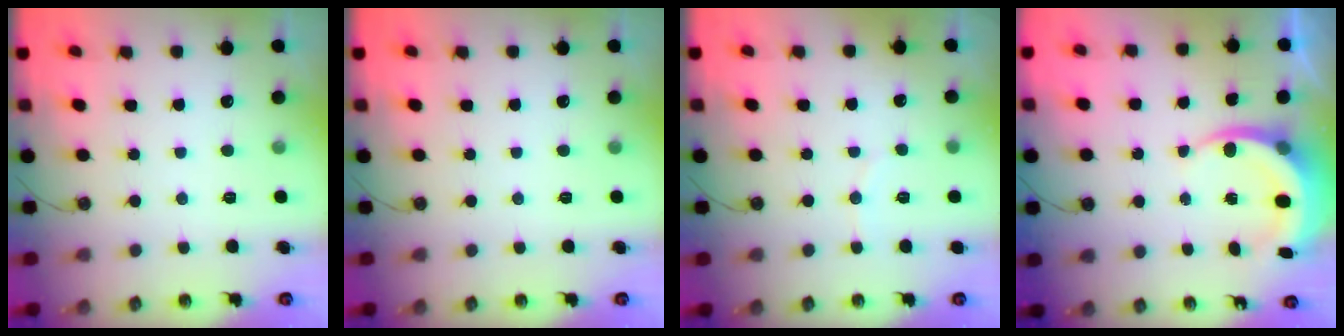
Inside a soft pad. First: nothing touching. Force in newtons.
{"total": 0.0}
{"total": 4.8, "press": 4.7, "slide": 0.8}
{"total": 6.3, "press": 6.2, "slide": 0.6}